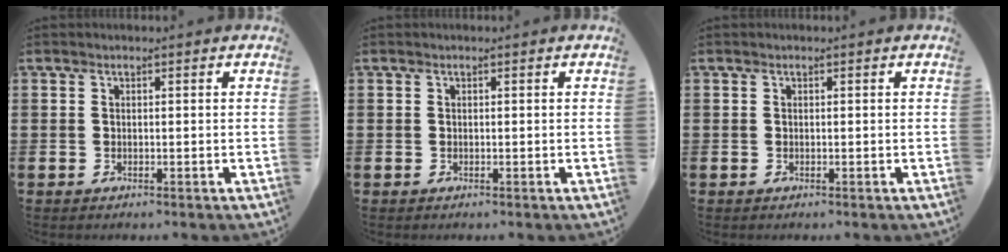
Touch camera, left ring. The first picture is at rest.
{"total": 0.0}
{"total": 0.0}